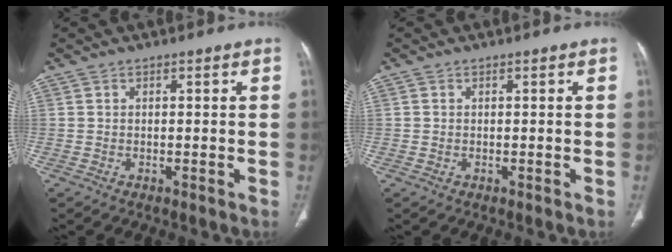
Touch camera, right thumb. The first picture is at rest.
{"total": 0.0}